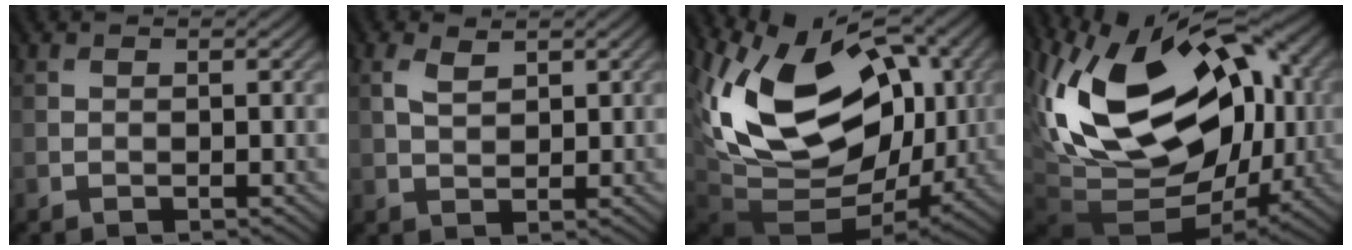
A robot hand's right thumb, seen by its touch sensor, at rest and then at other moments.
{"total": 2.4, "force": [1.3, 1.4, 1.4], "torque": [-0.039, 0.002, 0.027]}
{"total": 17.5, "force": [3.9, 12.0, 12.2], "torque": [-0.236, -0.010, 0.081]}
{"total": 20.8, "force": [3.5, 13.1, 15.8], "torque": [-0.308, 0.001, 0.074]}